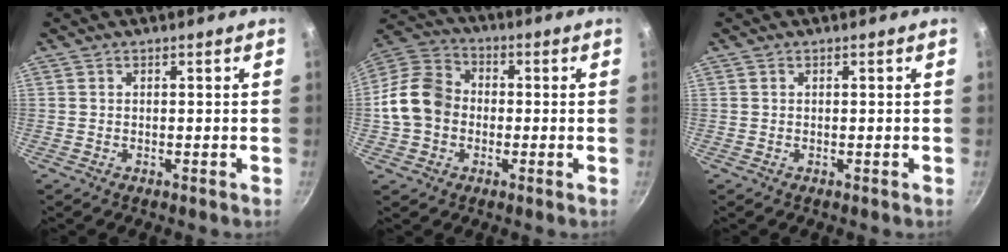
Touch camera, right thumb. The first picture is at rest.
{"total": 12.1, "force": [-1.3, 9.9, 6.9], "torque": [-0.100, 0.028, -0.043]}
{"total": 0.0}